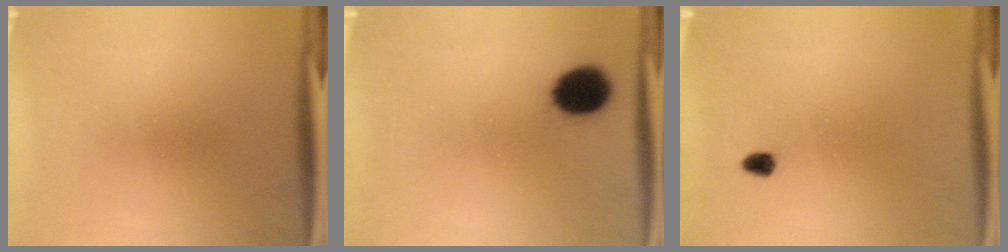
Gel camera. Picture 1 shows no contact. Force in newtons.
{"total": 9.5}
{"total": 1.5}